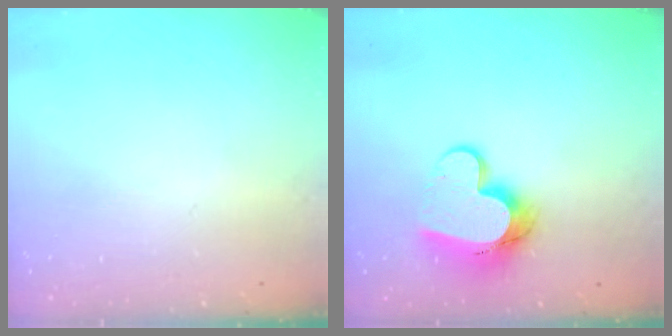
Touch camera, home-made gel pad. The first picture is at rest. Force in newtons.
{"total": 11.5, "press": 11.4, "slide": 1.2}